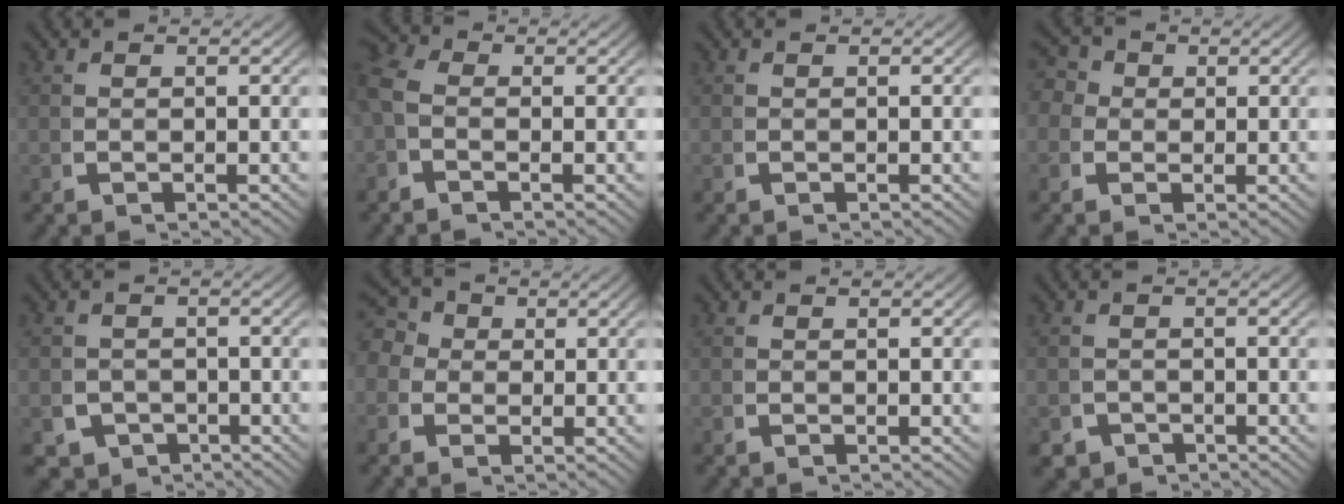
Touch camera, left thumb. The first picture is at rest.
{"total": 3.5, "force": [-0.3, 2.9, 1.9], "torque": [-0.039, 0.002, -0.020]}
{"total": 0.0}
{"total": 4.9, "force": [1.2, 4.2, 2.2], "torque": [-0.047, 0.000, 0.008]}
{"total": 5.0, "force": [-3.1, 3.7, 1.4], "torque": [-0.015, -0.031, -0.047]}
{"total": 6.1, "force": [1.9, 4.9, 3.0], "torque": [-0.057, 0.005, 0.015]}
{"total": 0.0}
{"total": 3.6, "force": [-3.0, 2.0, 0.4], "torque": [-0.002, -0.022, -0.048]}